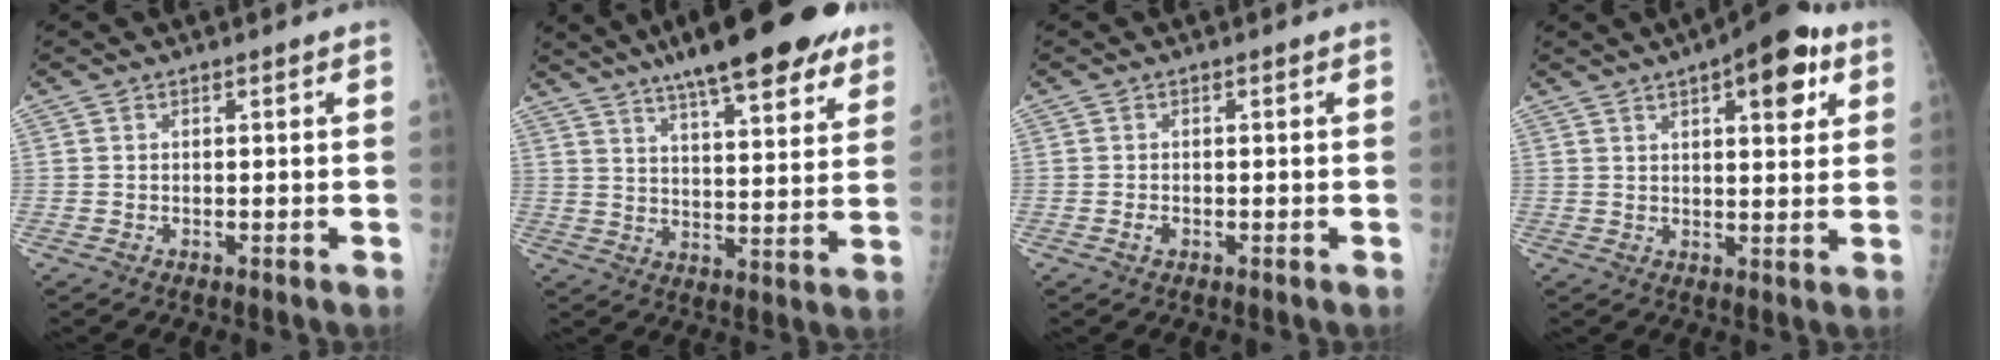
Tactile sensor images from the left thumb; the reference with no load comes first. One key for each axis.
{"total": 22.0, "fx": 15.2, "fy": 5.7, "fz": 14.9, "tx": -0.198, "ty": -0.031, "tz": 0.216}
{"total": 1.0, "fx": -0.3, "fy": 0.7, "fz": 0.6, "tx": -0.011, "ty": 0.000, "tz": -0.006}
{"total": 11.9, "fx": 5.7, "fy": 4.6, "fz": 9.4, "tx": -0.096, "ty": -0.011, "tz": 0.072}